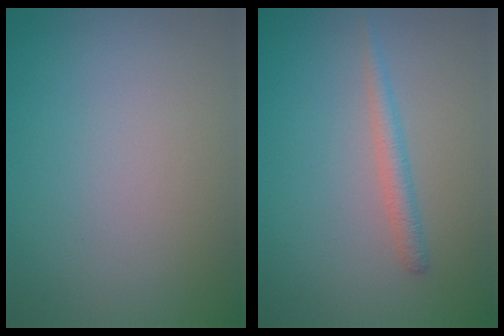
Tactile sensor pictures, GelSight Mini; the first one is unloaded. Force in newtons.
{"total": 1.7, "press": 1.7, "slide": 0.0}